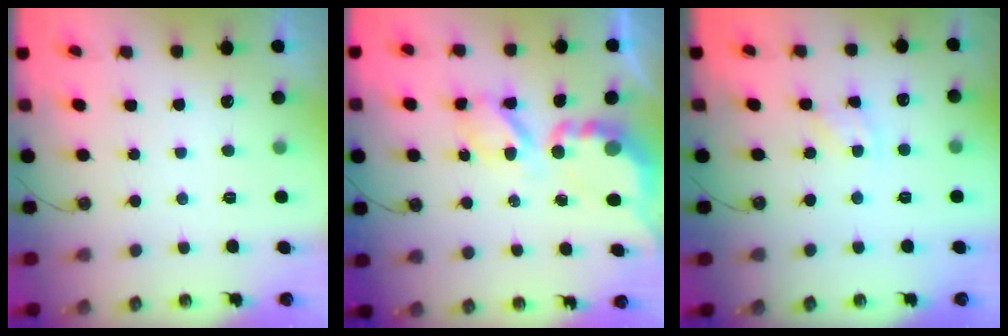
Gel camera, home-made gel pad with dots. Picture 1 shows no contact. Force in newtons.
{"total": 8.3, "press": 8.2, "slide": 0.7}
{"total": 2.6, "press": 2.6, "slide": 0.4}